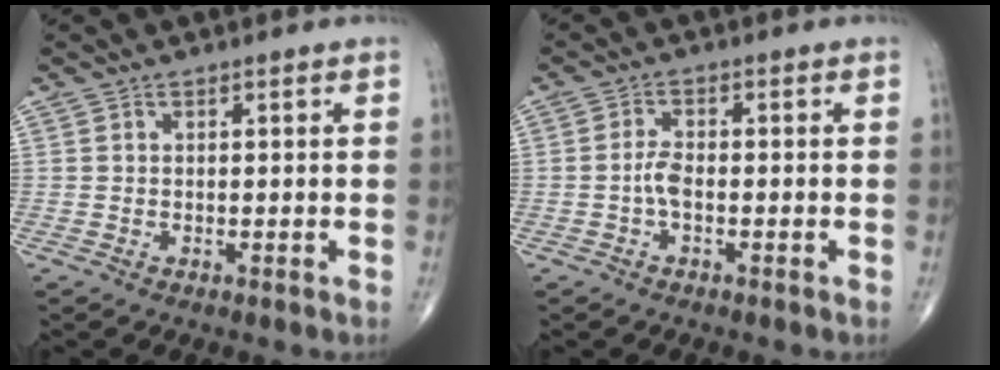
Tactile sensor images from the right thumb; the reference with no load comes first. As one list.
[{"total": 2.6, "force": [-0.7, 1.1, 2.3], "torque": [-0.046, 0.008, -0.016]}]